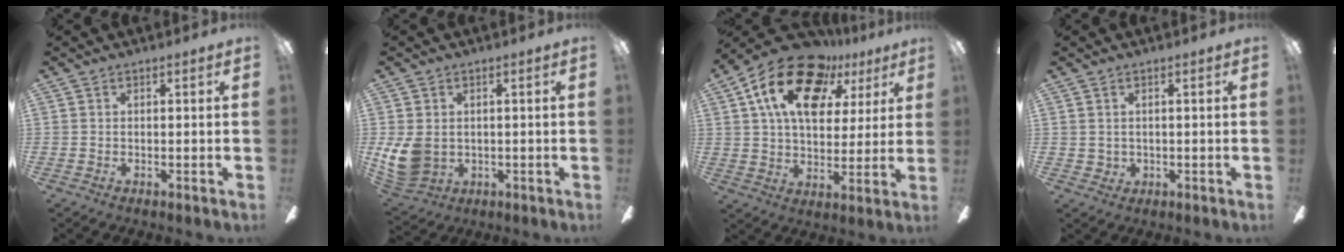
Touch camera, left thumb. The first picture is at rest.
{"total": 8.5, "force": [-1.2, 6.7, 5.2], "torque": [-0.135, 0.004, -0.020]}
{"total": 19.6, "force": [10.4, 11.3, 12.1], "torque": [-0.207, -0.035, 0.185]}
{"total": 1.3, "force": [0.1, 1.2, 0.5], "torque": [-0.011, 0.002, -0.001]}